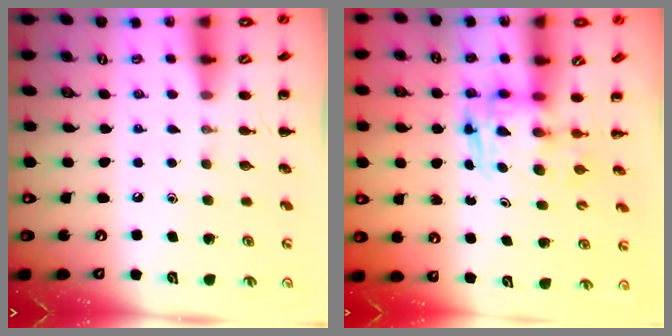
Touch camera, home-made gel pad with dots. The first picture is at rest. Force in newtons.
{"total": 2.8, "press": 2.8, "slide": 0.2}